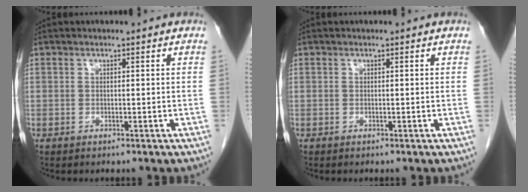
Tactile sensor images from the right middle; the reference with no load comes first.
{"total": 0.9, "force": [0.9, 0.1, 0.0], "torque": [0.001, 0.001, 0.015]}